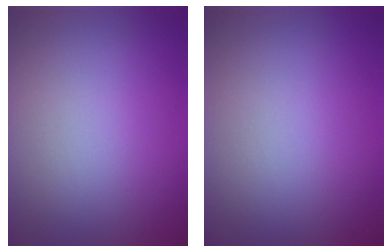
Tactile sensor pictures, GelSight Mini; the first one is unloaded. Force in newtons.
{"total": 0.0}